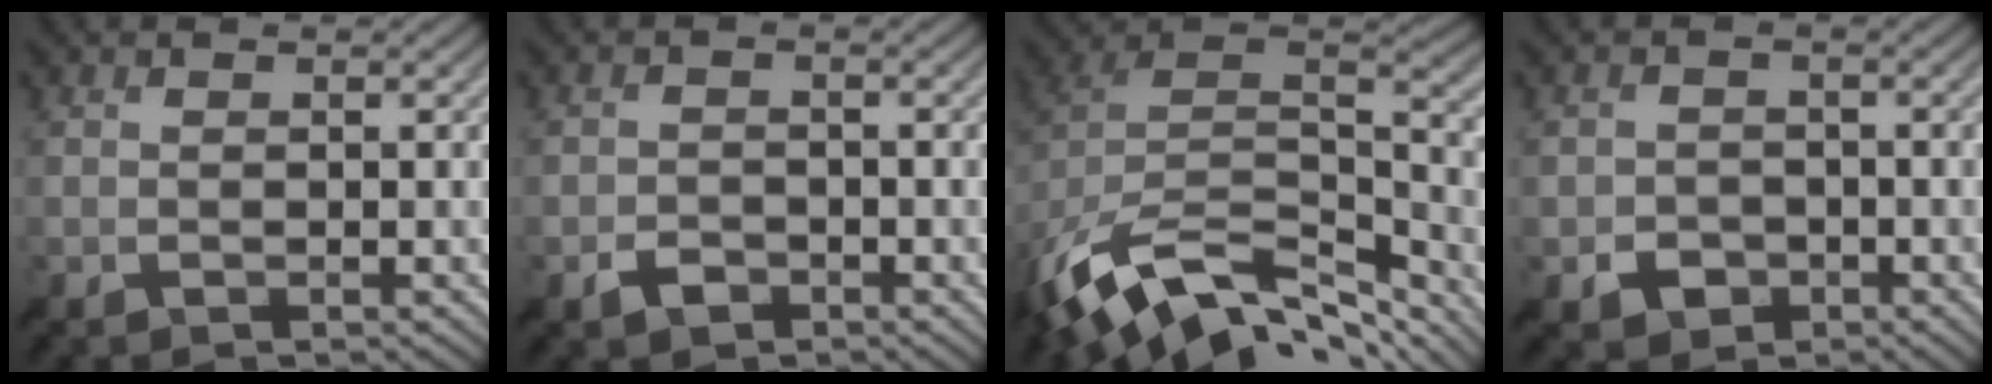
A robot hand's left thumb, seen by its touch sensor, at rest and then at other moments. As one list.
[{"total": 1.7, "force": [-1.2, 1.1, 0.5], "torque": [-0.011, -0.001, -0.024]}, {"total": 13.7, "force": [-7.6, 7.5, 8.6], "torque": [-0.211, -0.030, -0.118]}, {"total": 2.5, "force": [-1.2, 2.1, 0.4], "torque": [-0.006, -0.007, -0.022]}]